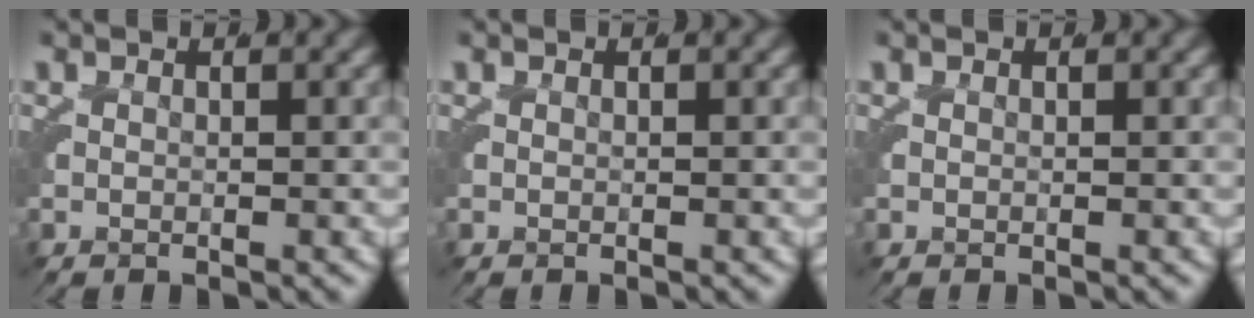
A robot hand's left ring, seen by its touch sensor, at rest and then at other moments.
{"total": 0.0}
{"total": 0.0}